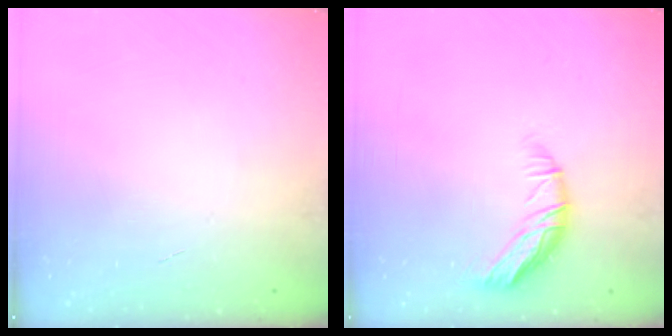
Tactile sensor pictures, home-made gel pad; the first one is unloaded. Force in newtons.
{"total": 10.3, "press": 10.2, "slide": 1.7}